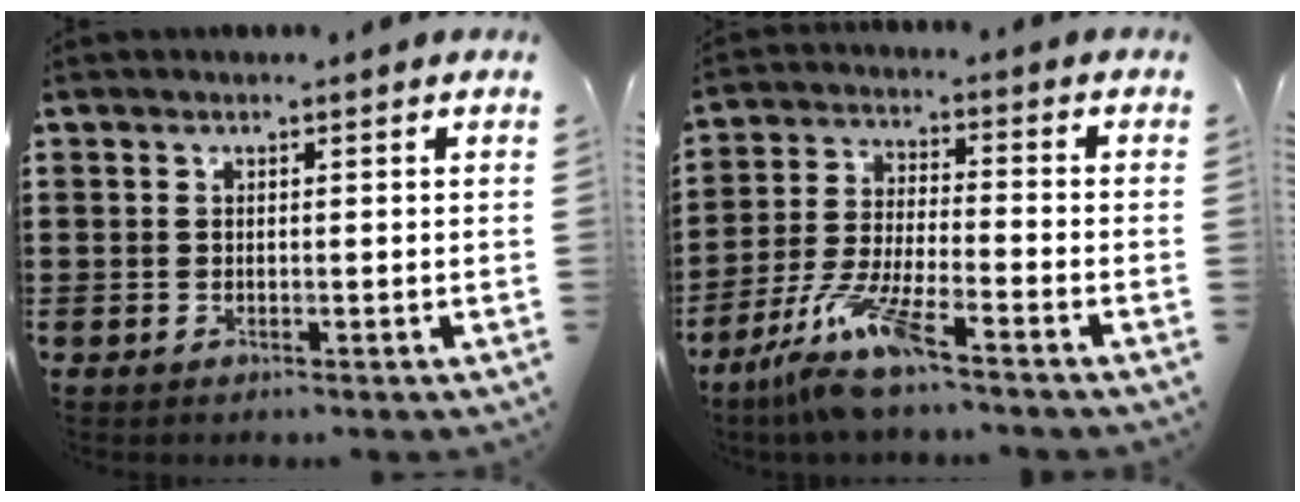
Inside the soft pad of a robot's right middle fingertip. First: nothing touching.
{"total": 9.4, "force": [-7.4, 0.5, 5.9], "torque": [-0.127, -0.007, -0.146]}